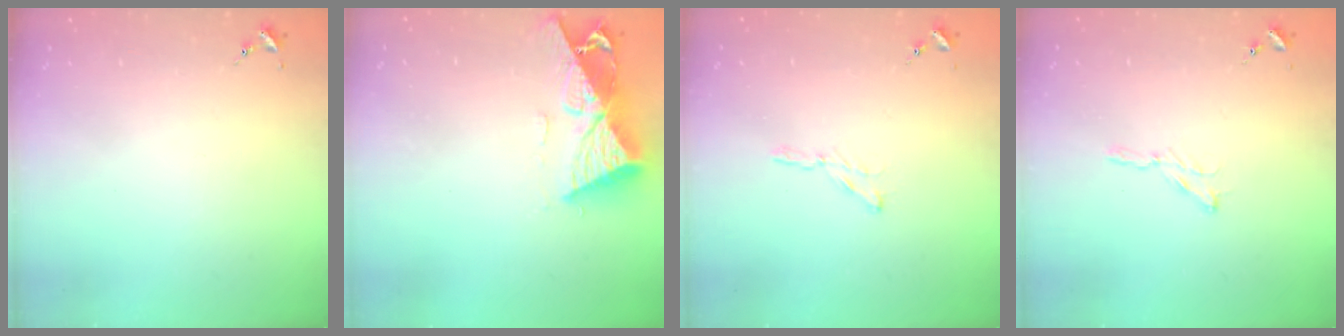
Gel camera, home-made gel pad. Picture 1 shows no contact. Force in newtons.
{"total": 11.7, "press": 11.6, "slide": 1.0}
{"total": 2.4, "press": 2.4, "slide": 0.2}
{"total": 3.6, "press": 3.6, "slide": 0.5}